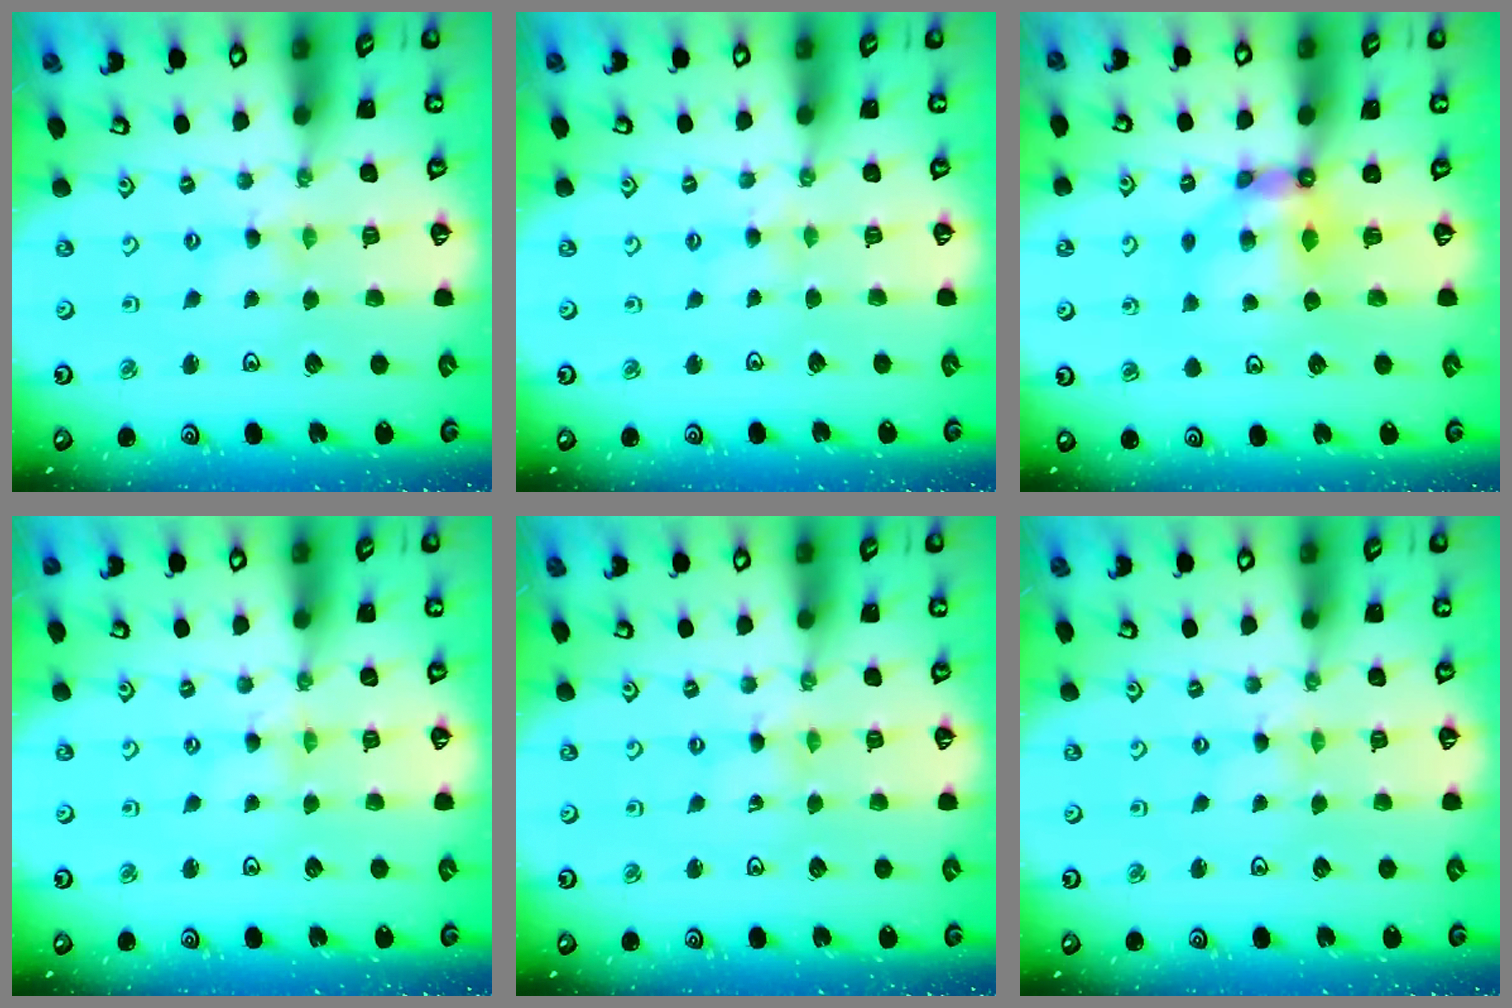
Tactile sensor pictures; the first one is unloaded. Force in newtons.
{"total": 2.2, "press": 2.1, "slide": 0.4}
{"total": 9.2, "press": 9.2, "slide": 0.4}
{"total": 0.0}
{"total": 0.0}
{"total": 0.0}